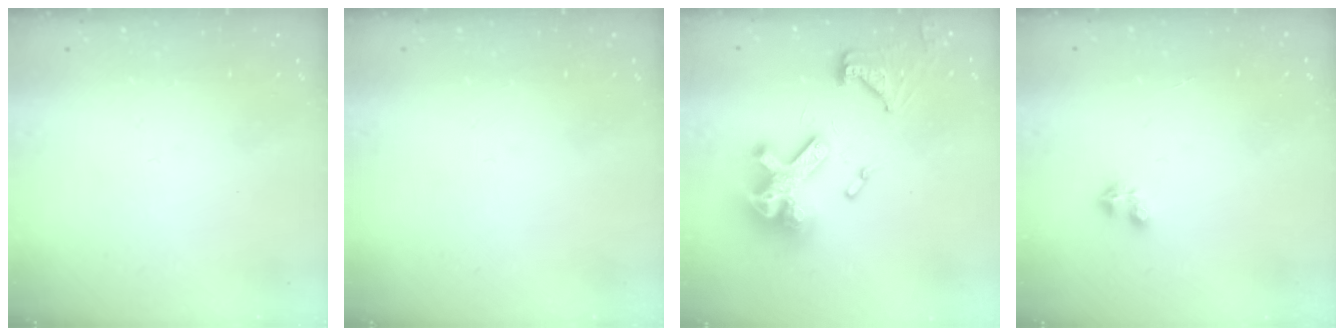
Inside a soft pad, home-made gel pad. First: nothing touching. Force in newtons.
{"total": 0.0}
{"total": 20.2, "press": 20.1, "slide": 2.1}
{"total": 2.4, "press": 2.3, "slide": 0.6}